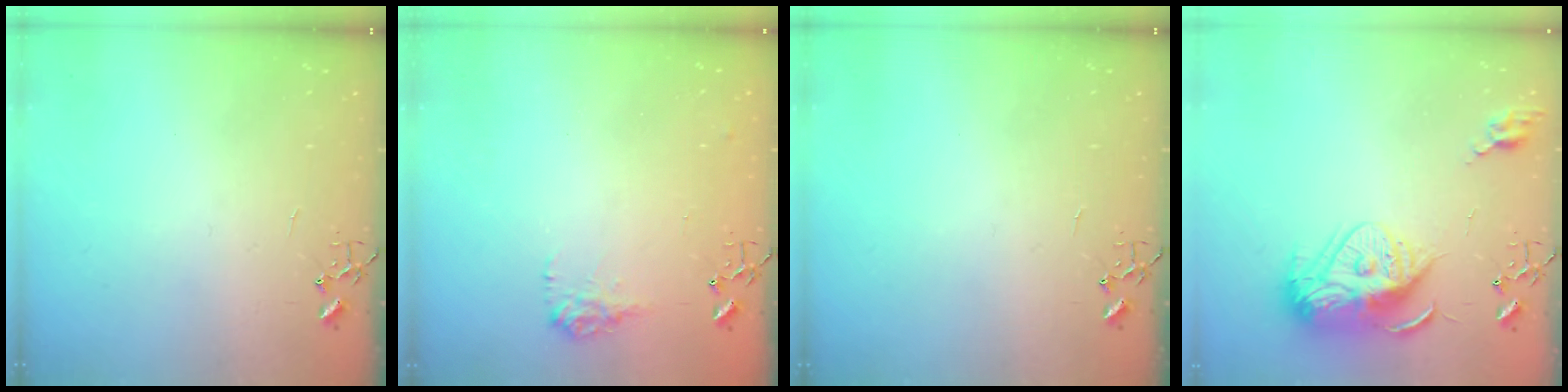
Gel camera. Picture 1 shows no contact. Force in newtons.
{"total": 9.2, "press": 9.2, "slide": 0.4}
{"total": 0.0}
{"total": 15.7, "press": 15.6, "slide": 1.9}